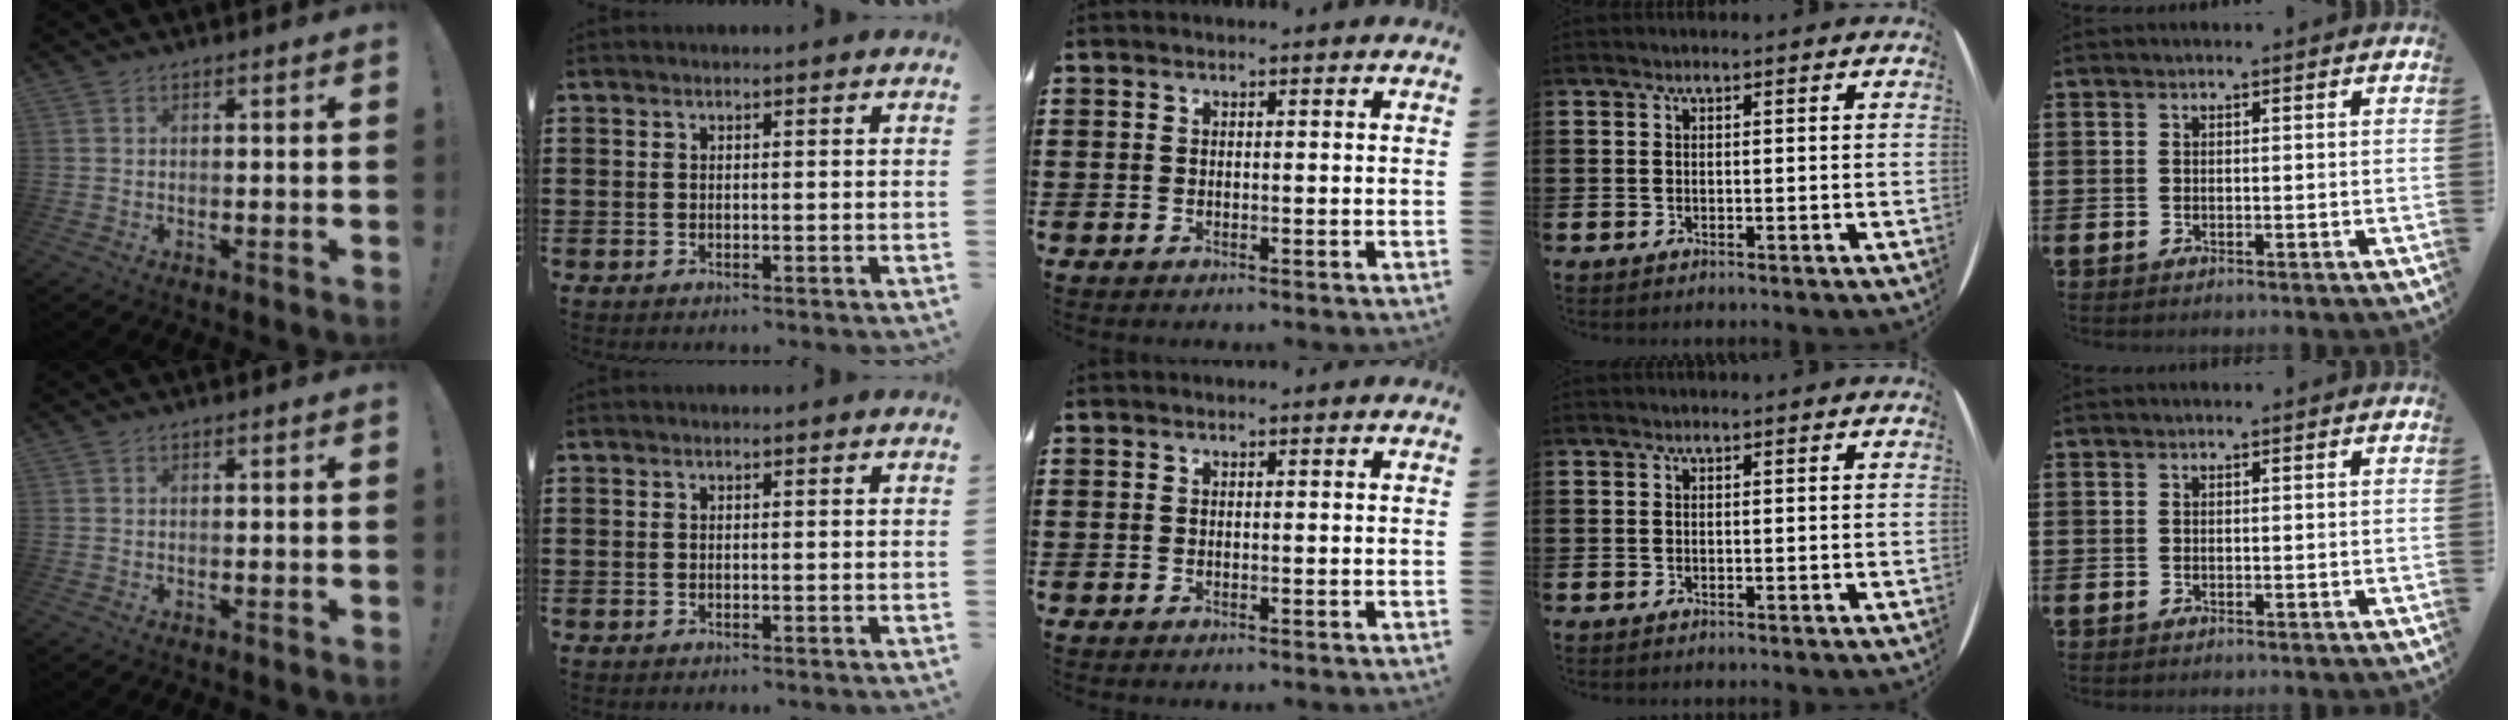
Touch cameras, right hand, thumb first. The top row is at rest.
{}